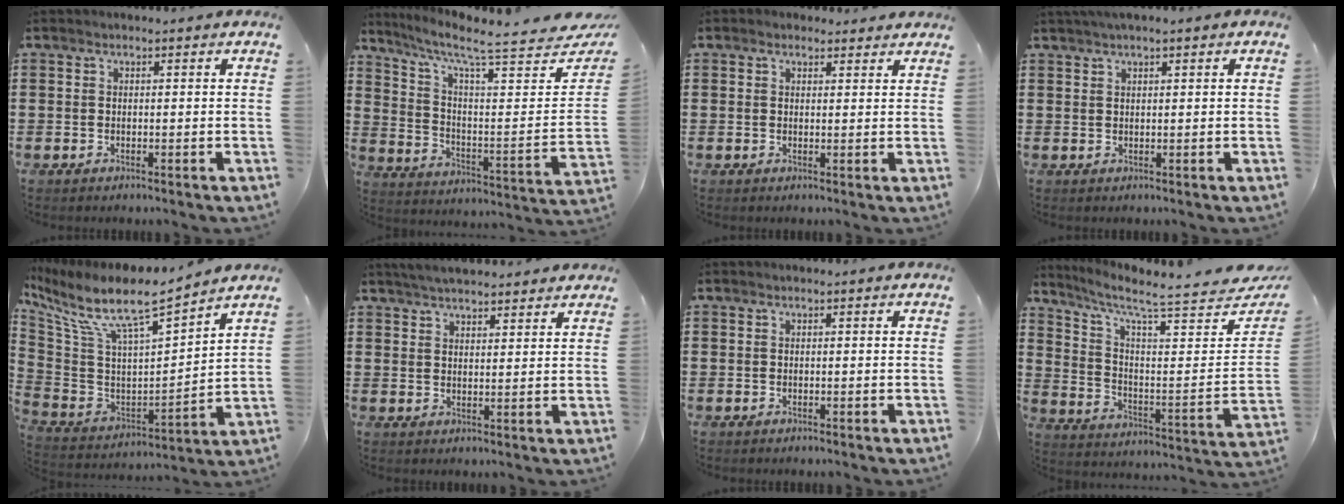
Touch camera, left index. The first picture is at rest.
{"total": 8.0, "force": [6.6, 0.4, 4.5], "torque": [-0.110, -0.061, 0.104]}
{"total": 1.8, "force": [1.5, 0.8, 0.3], "torque": [0.000, 0.003, 0.028]}
{"total": 1.4, "force": [1.0, 0.1, 1.0], "torque": [-0.019, 0.001, 0.020]}
{"total": 10.1, "force": [7.3, 1.8, 6.7], "torque": [-0.158, -0.051, 0.120]}
{"total": 3.8, "force": [3.7, 0.0, 0.8], "torque": [-0.024, -0.008, 0.068]}
{"total": 0.0}
{"total": 7.1, "force": [6.0, 0.2, 3.7], "torque": [-0.093, -0.060, 0.095]}